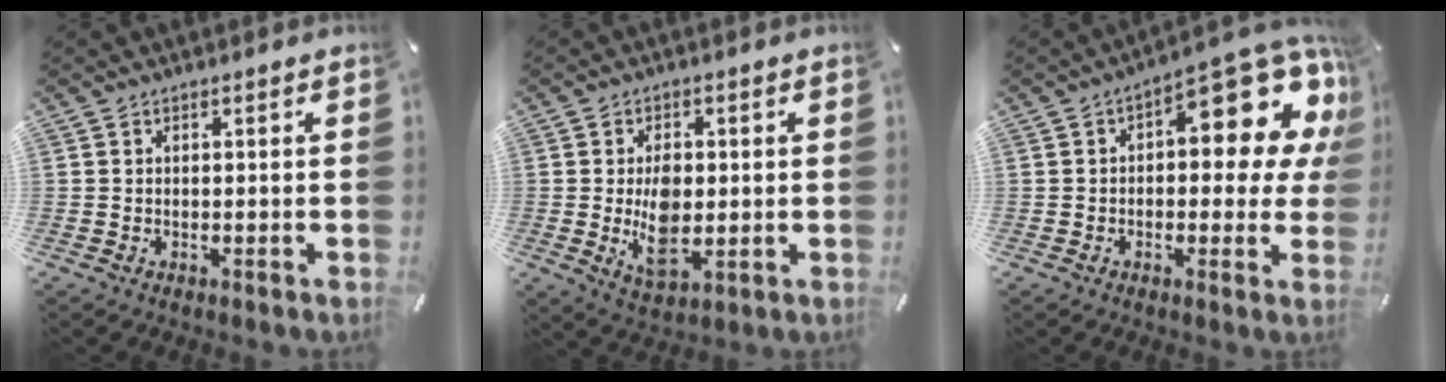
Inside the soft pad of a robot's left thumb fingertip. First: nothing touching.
{"total": 8.0, "force": [-0.2, 4.8, 6.4], "torque": [-0.112, -0.006, -0.005]}
{"total": 14.1, "force": [6.7, 5.9, 10.9], "torque": [-0.131, -0.072, 0.107]}